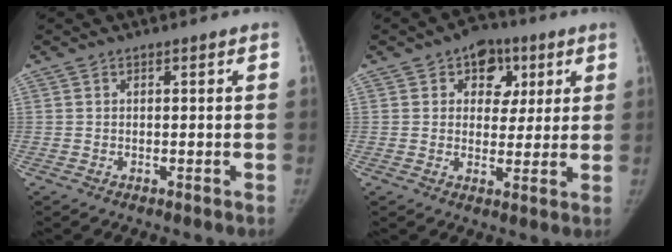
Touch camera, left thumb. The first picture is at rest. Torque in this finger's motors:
{"motor_torque": [0.87, 0.68, 0.71, -0.33, 0.18]}